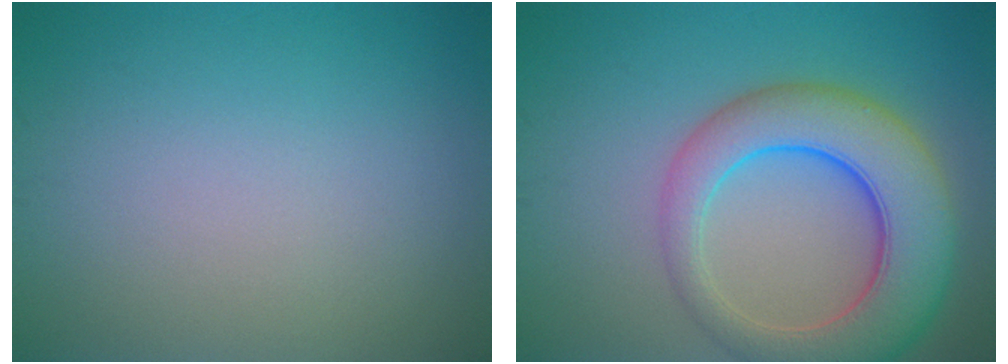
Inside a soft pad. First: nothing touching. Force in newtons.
{"total": 8.6, "press": 8.6, "slide": 0.6}